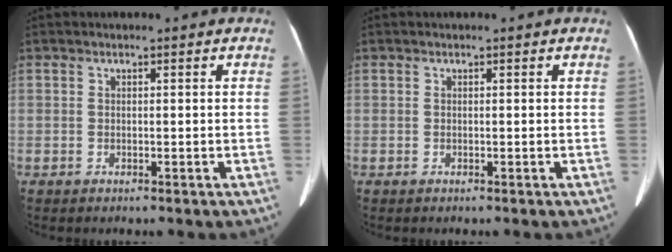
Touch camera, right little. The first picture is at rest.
{"total": 0.0}